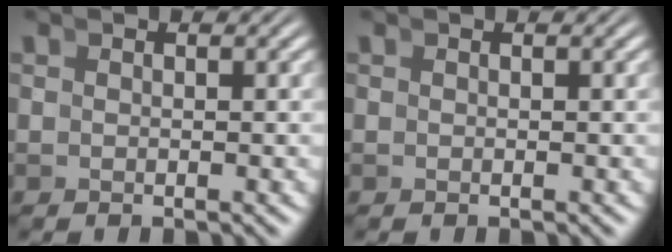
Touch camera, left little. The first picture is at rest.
{"total": 0.0}